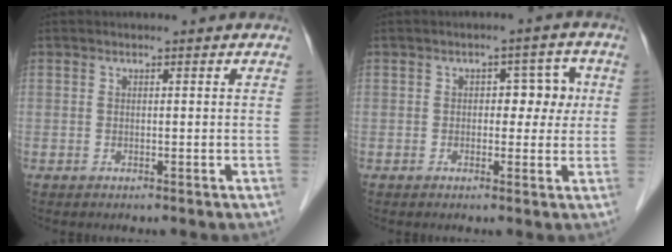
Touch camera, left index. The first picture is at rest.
{"total": 4.7, "force": [0.4, 2.8, 3.7], "torque": [-0.043, 0.027, 0.006]}